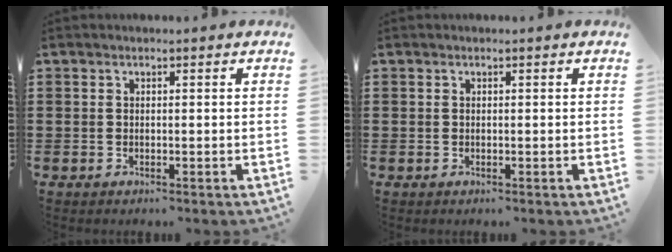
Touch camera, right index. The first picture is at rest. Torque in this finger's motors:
{"motor_torque": [0.00, 0.00, 0.00, -0.01]}